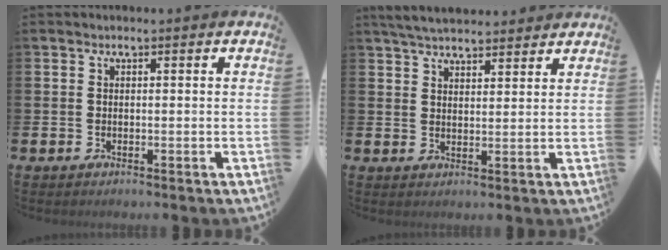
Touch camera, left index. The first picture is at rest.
{"total": 4.5, "force": [4.3, 0.9, 0.8], "torque": [-0.027, -0.016, 0.079]}